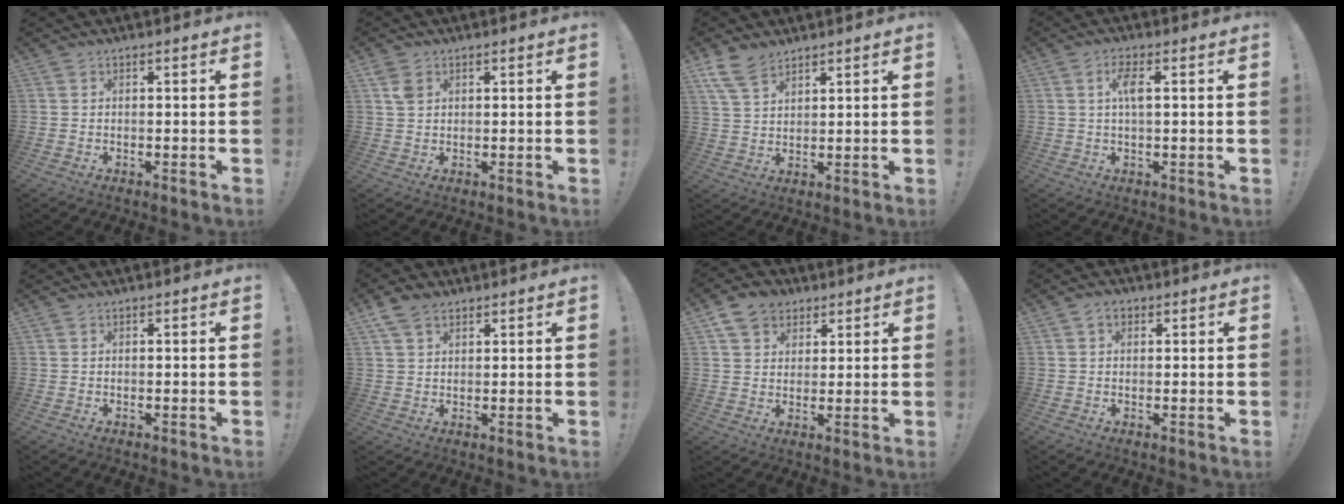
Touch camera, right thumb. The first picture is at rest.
{"total": 3.2, "force": [1.6, 2.0, 1.8], "torque": [-0.030, -0.001, 0.031]}
{"total": 8.3, "force": [6.0, 4.2, 4.0], "torque": [-0.086, -0.020, 0.120]}
{"total": 4.8, "force": [1.0, 1.2, 4.5], "torque": [-0.086, 0.004, 0.012]}
{"total": 0.0}
{"total": 6.4, "force": [3.9, 4.0, 3.2], "torque": [-0.061, -0.006, 0.078]}
{"total": 8.9, "force": [5.0, 6.9, 2.7], "torque": [-0.053, -0.019, 0.103]}
{"total": 3.0, "force": [1.3, 2.1, 1.6], "torque": [-0.025, 0.001, 0.022]}